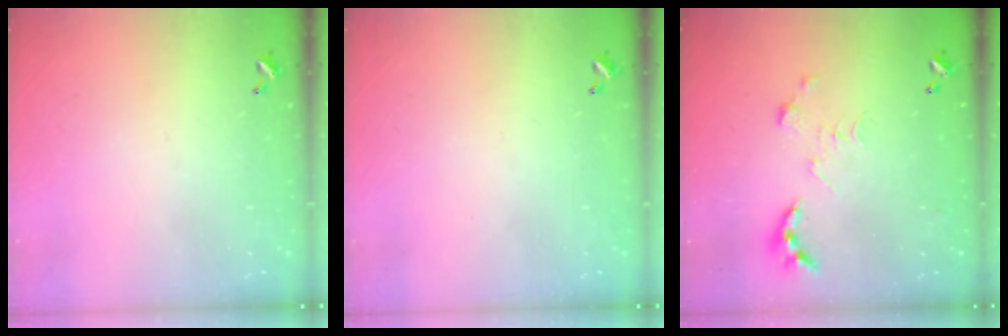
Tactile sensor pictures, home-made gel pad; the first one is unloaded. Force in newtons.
{"total": 0.0}
{"total": 0.0}